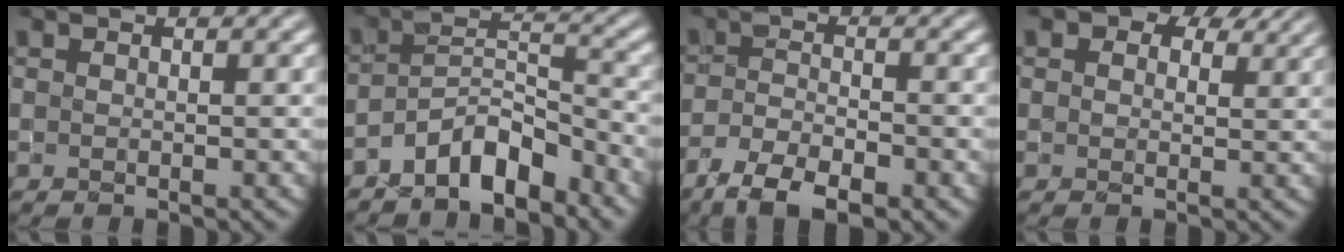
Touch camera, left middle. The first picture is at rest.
{"total": 5.3, "force": [-4.4, 1.7, 2.6], "torque": [-0.036, 0.012, -0.080]}
{"total": 5.0, "force": [-3.6, 1.6, 3.1], "torque": [-0.054, -0.002, -0.068]}
{"total": 4.5, "force": [2.8, 2.7, 2.3], "torque": [-0.037, 0.002, 0.034]}